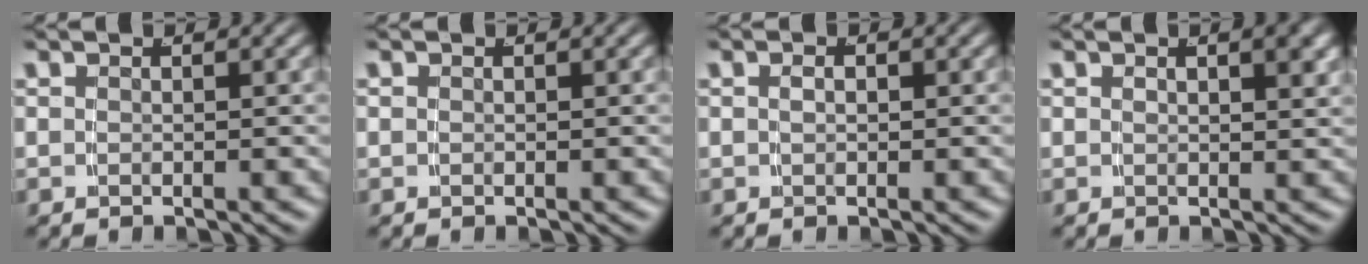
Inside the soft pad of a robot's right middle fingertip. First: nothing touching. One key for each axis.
{"total": 0.0}
{"total": 0.6, "fx": -0.2, "fy": -0.1, "fz": 0.5, "tx": -0.006, "ty": -0.003, "tz": 0.002}
{"total": 1.3, "fx": 0.6, "fy": -0.2, "fz": 1.2, "tx": -0.015, "ty": -0.002, "tz": 0.015}